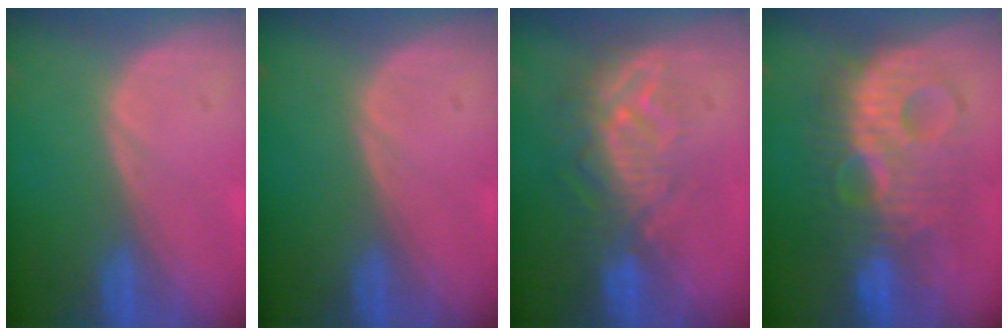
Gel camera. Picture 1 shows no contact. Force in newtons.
{"total": 0.0}
{"total": 9.5, "press": 8.2, "slide": 4.7}
{"total": 10.9, "press": 10.9, "slide": 0.5}